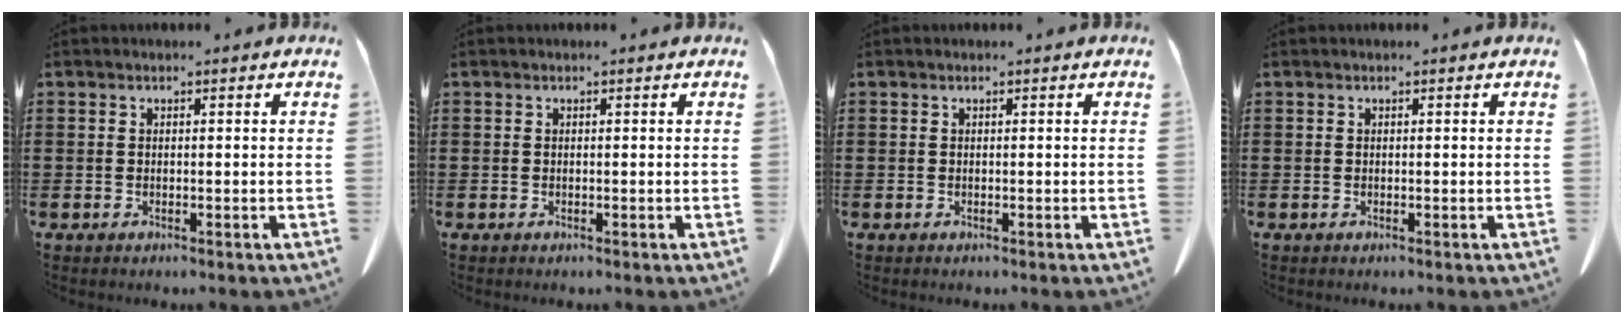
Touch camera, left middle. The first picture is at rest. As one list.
[{"total": 0.0}, {"total": 0.0}, {"total": 0.0}]